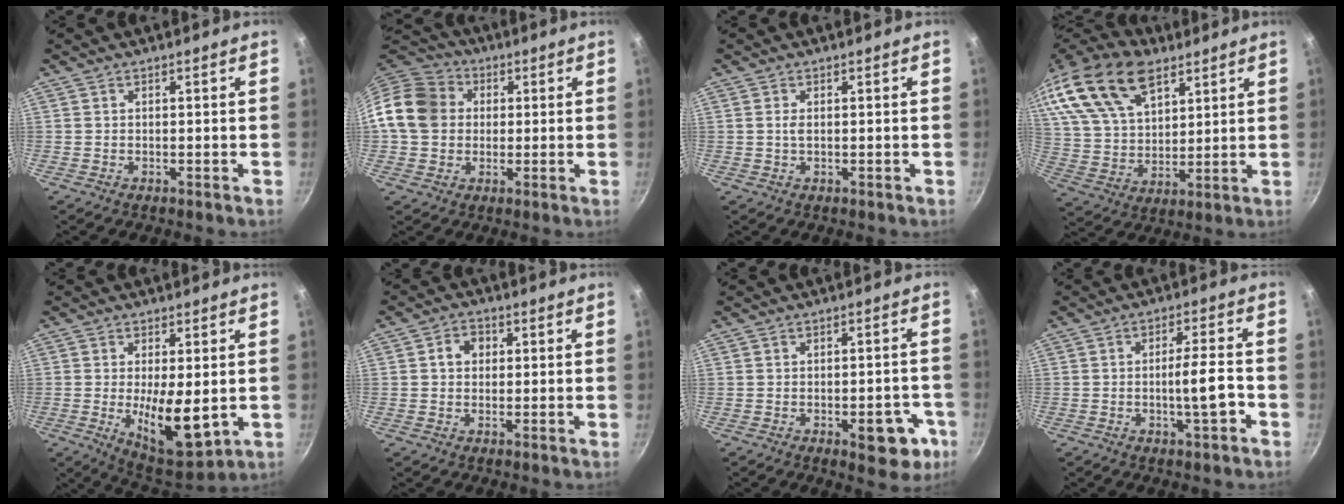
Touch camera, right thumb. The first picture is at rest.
{"total": 13.3, "force": [1.5, 11.4, 6.8], "torque": [-0.106, 0.025, 0.012]}
{"total": 1.1, "force": [0.2, 0.4, 1.0], "torque": [-0.021, 0.000, 0.002]}
{"total": 24.6, "force": [14.3, 13.7, 14.5], "torque": [-0.283, -0.008, 0.265]}
{"total": 12.1, "force": [-1.0, 4.8, 11.1], "torque": [-0.163, -0.019, -0.002]}
{"total": 4.1, "force": [0.7, 3.4, 2.1], "torque": [-0.012, 0.006, 0.006]}
{"total": 9.0, "force": [-3.5, 4.5, 7.0], "torque": [-0.045, 0.023, -0.038]}
{"total": 6.6, "force": [-2.2, 1.2, 6.1], "torque": [-0.089, 0.019, -0.035]}